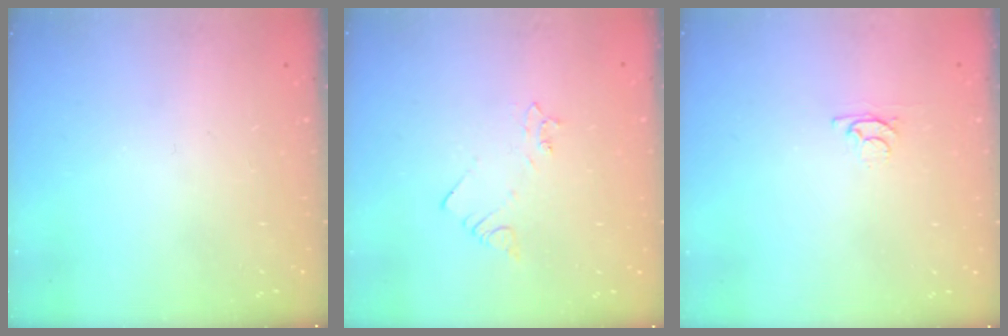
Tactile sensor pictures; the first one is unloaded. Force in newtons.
{"total": 2.5, "press": 2.5, "slide": 0.3}
{"total": 3.3, "press": 3.3, "slide": 0.5}